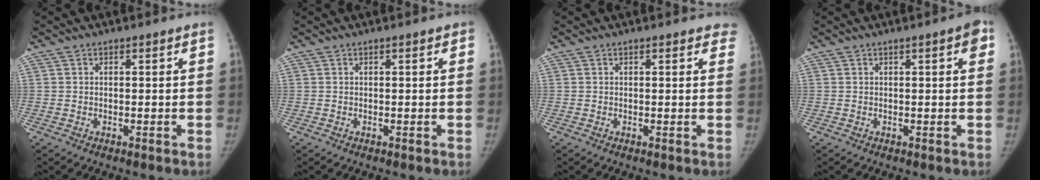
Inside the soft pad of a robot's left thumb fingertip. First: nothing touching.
{"total": 0.0}
{"total": 2.4, "force": [1.9, 1.2, 0.6], "torque": [0.026, -0.004, 0.005]}
{"total": 2.6, "force": [0.9, 0.7, 2.3], "torque": [-0.022, 0.003, 0.007]}